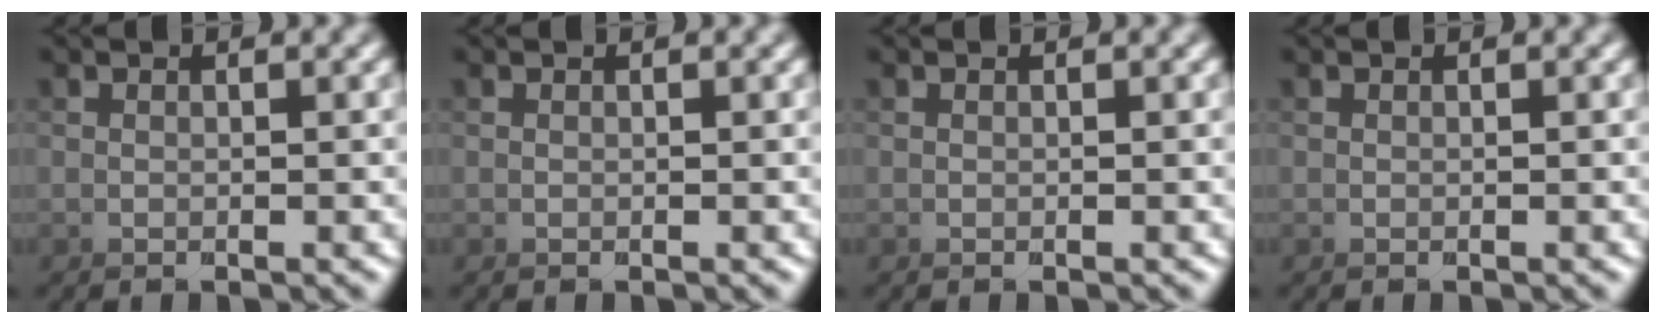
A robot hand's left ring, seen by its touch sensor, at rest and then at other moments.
{"total": 0.0}
{"total": 0.0}
{"total": 0.0}